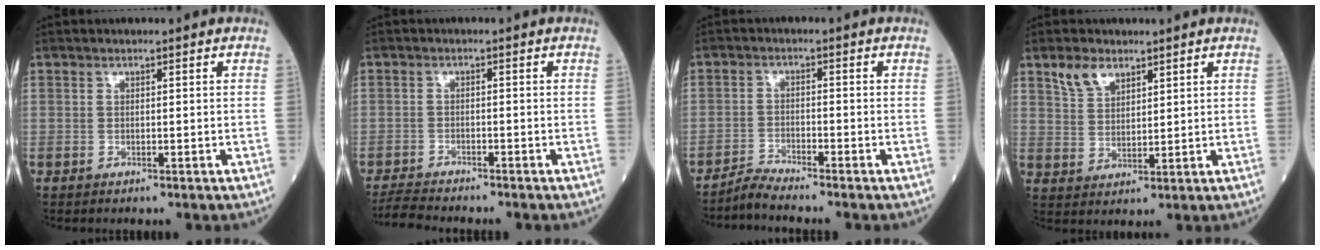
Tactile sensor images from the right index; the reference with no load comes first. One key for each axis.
{"total": 4.6, "fx": -4.4, "fy": -0.1, "fz": 1.1, "tx": -0.019, "ty": -0.020, "tz": -0.076}
{"total": 3.2, "fx": -3.0, "fy": -1.0, "fz": 0.1, "tx": -0.010, "ty": -0.020, "tz": -0.059}
{"total": 4.8, "fx": 3.4, "fy": 2.4, "fz": 2.4, "tx": -0.054, "ty": 0.006, "tz": 0.076}